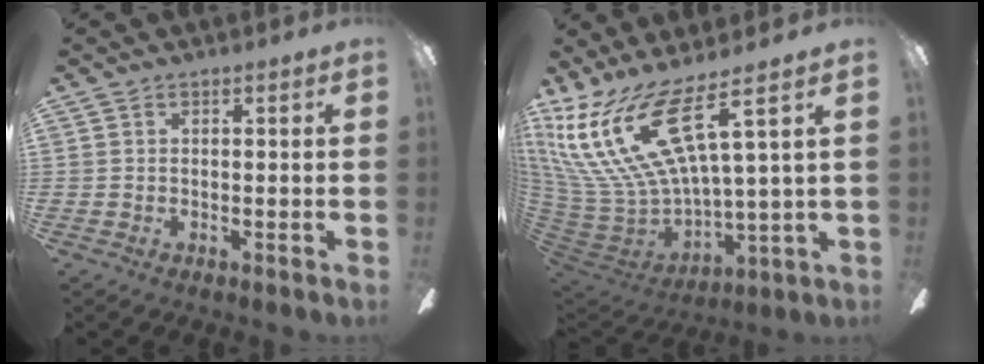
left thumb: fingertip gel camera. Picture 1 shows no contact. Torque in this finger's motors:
{"motor_torque": [2.51, 2.50, 1.21, -1.56, 0.34]}